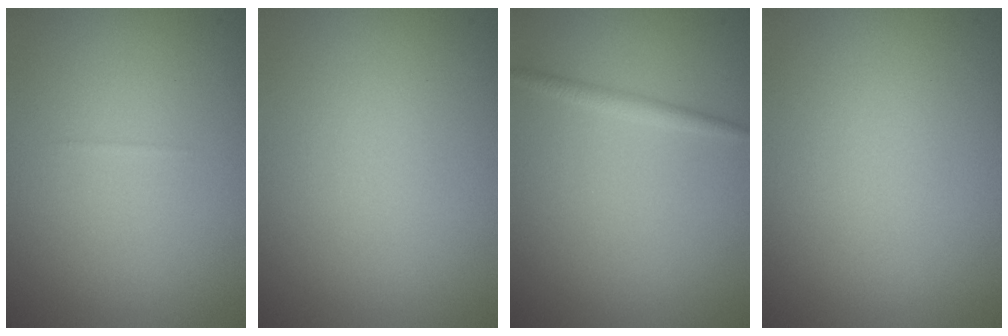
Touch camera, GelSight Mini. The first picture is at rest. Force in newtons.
{"total": 0.0}
{"total": 1.1, "press": 1.1, "slide": 0.0}
{"total": 0.0}